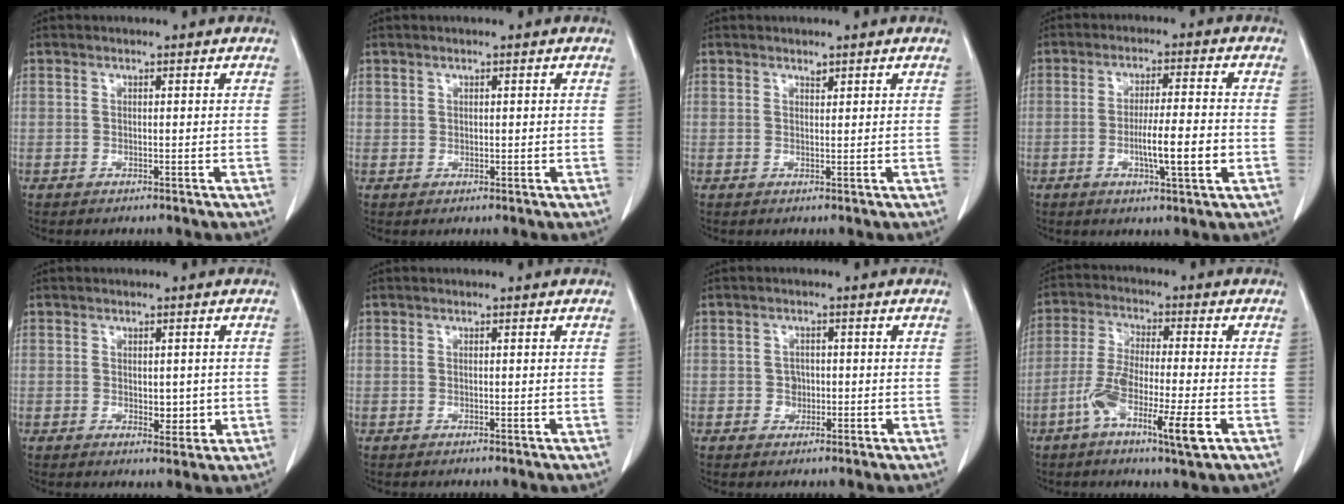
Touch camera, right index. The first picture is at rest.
{"total": 0.8, "force": [0.5, 0.6, 0.2], "torque": [0.006, -0.003, 0.008]}
{"total": 0.6, "force": [0.6, 0.2, 0.2], "torque": [-0.007, -0.006, 0.009]}
{"total": 8.0, "force": [-2.0, 0.5, 7.7], "torque": [-0.127, -0.004, -0.033]}
{"total": 3.1, "force": [-0.1, 1.9, 2.5], "torque": [-0.027, -0.005, 0.006]}
{"total": 0.0}
{"total": 2.1, "force": [-0.2, 2.0, 0.8], "torque": [-0.008, 0.005, -0.001]}
{"total": 10.7, "force": [-4.5, 0.8, 9.6], "torque": [-0.179, -0.013, -0.083]}